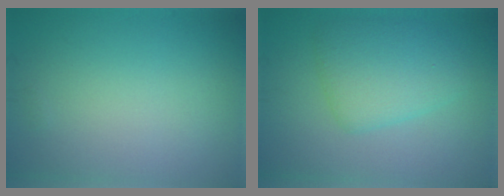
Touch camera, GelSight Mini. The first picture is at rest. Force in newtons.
{"total": 4.2, "press": 4.2, "slide": 0.1}